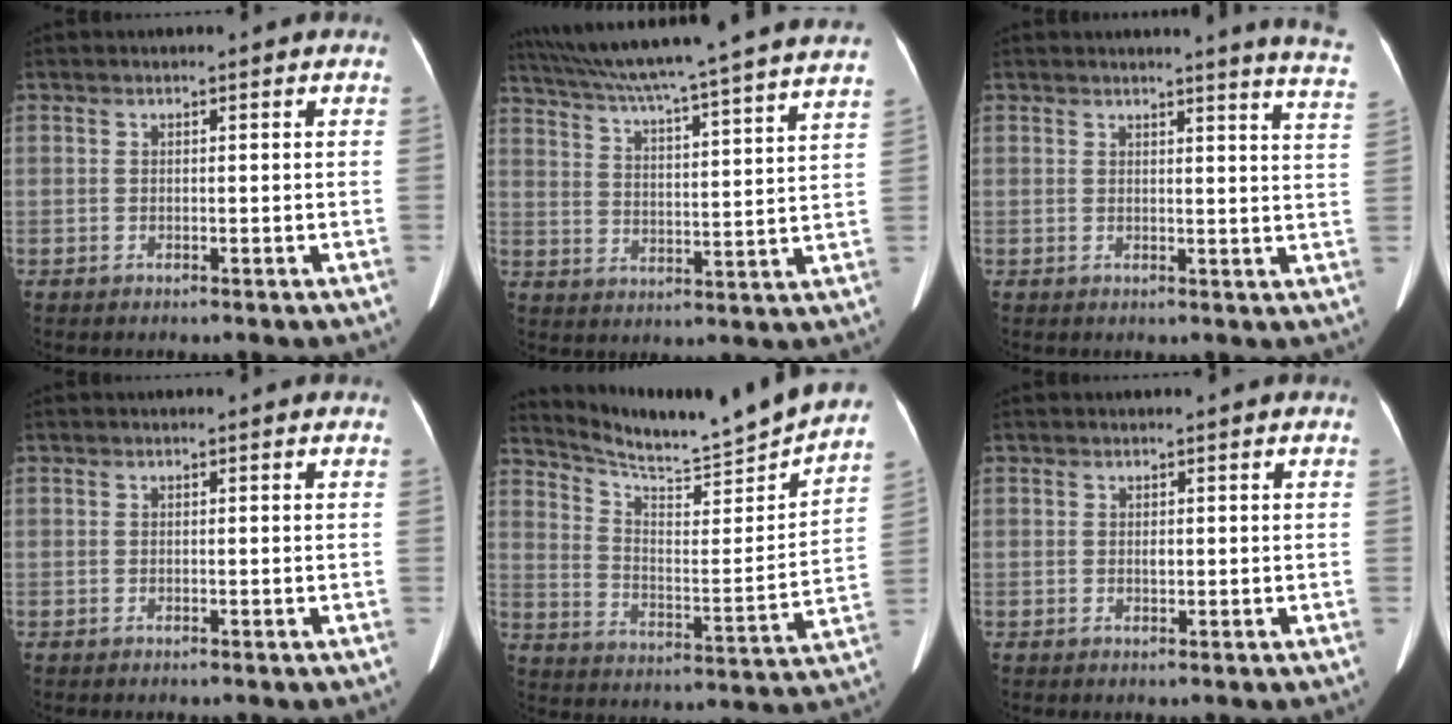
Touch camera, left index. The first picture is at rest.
{"total": 27.4, "force": [24.3, -1.1, 12.5], "torque": [-0.212, -0.025, 0.328]}
{"total": 8.9, "force": [8.3, -1.2, 3.0], "torque": [-0.028, -0.070, 0.064]}
{"total": 0.0}
{"total": 20.1, "force": [18.9, -1.0, 6.8], "torque": [-0.124, -0.064, 0.274]}
{"total": 0.6, "force": [0.2, 0.4, 0.4], "torque": [-0.006, 0.004, 0.005]}